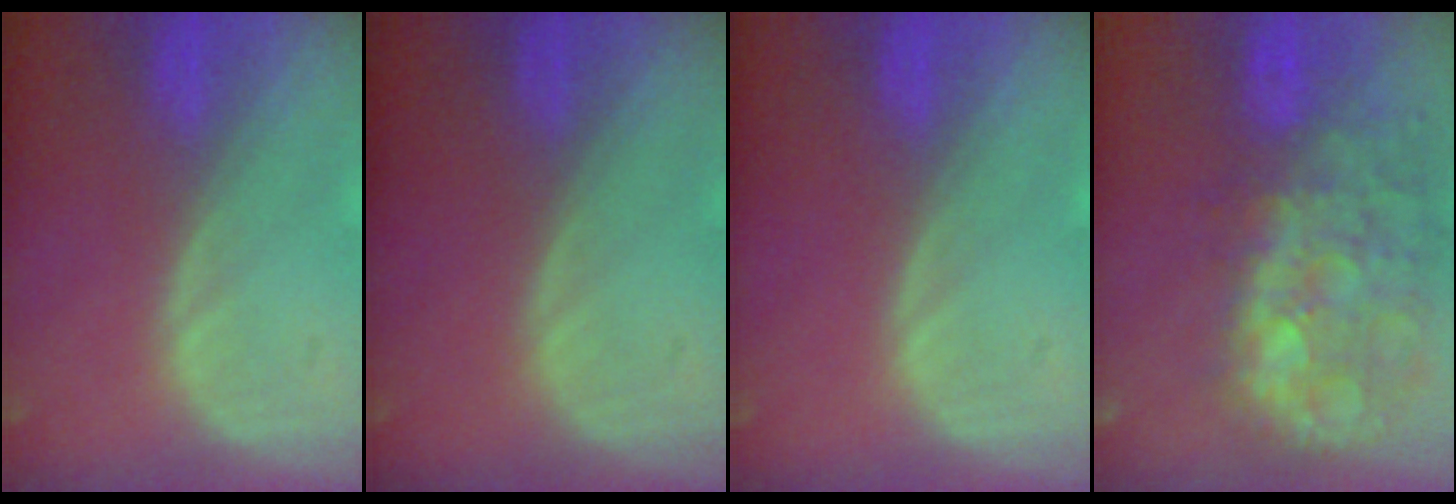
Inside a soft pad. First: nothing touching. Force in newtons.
{"total": 0.0}
{"total": 0.0}
{"total": 13.5, "press": 11.6, "slide": 6.8}